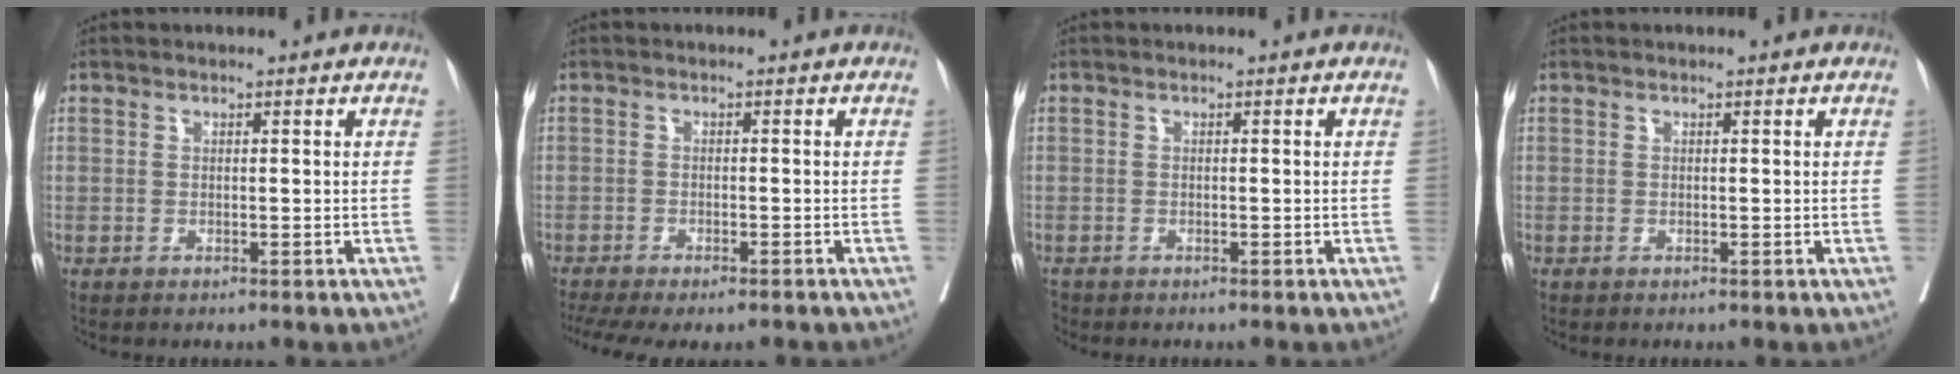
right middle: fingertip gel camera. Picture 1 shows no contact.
{"total": 11.8, "force": [-9.7, 3.3, 5.9], "torque": [-0.125, -0.011, -0.132]}
{"total": 1.0, "force": [-0.9, 0.5, 0.1], "torque": [-0.009, -0.002, -0.018]}
{"total": 0.0}